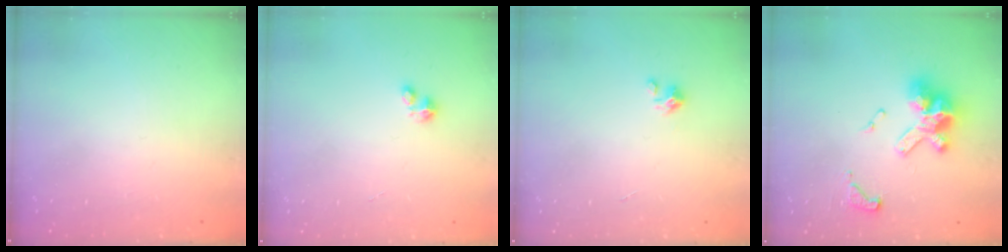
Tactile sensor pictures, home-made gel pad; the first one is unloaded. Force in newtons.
{"total": 0.9, "press": 0.9, "slide": 0.1}
{"total": 1.5, "press": 1.5, "slide": 0.1}
{"total": 13.5, "press": 13.4, "slide": 1.8}